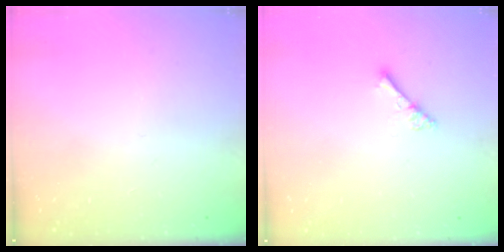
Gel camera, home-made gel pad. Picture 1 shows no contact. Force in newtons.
{"total": 3.3, "press": 3.2, "slide": 0.4}